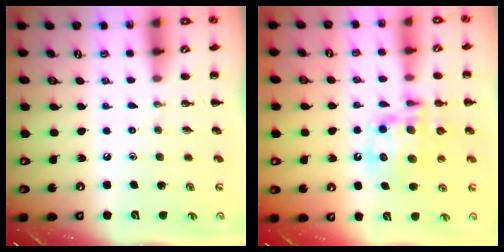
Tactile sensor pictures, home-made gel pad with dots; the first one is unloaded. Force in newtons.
{"total": 13.5, "press": 13.1, "slide": 2.9}